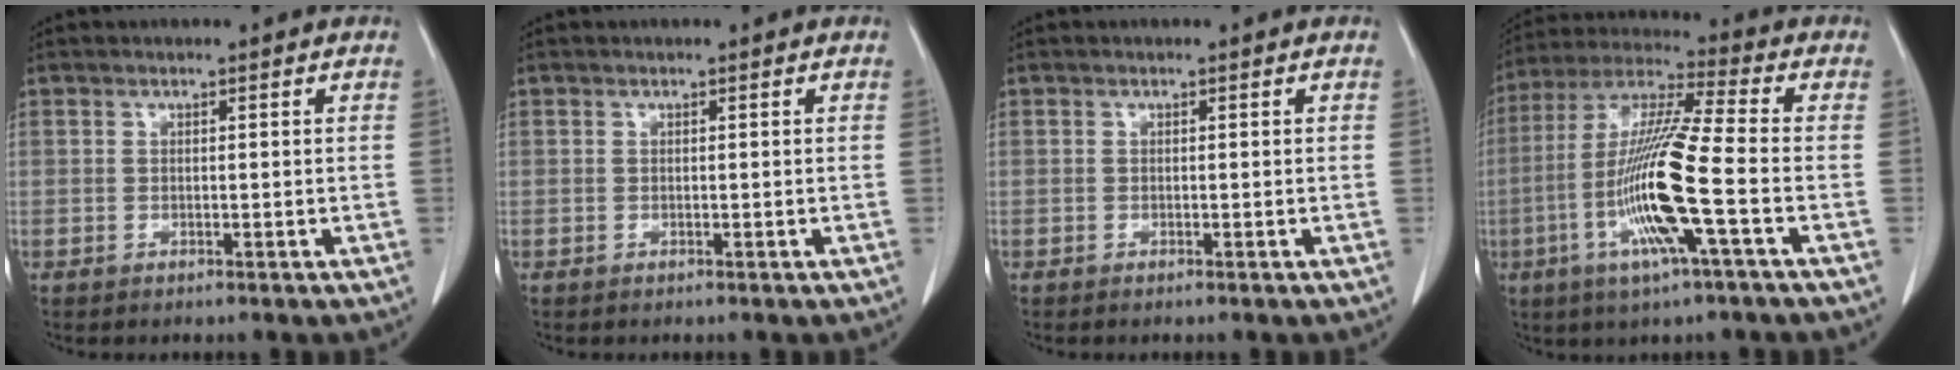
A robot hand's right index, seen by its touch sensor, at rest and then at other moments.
{"total": 0.0}
{"total": 0.0}
{"total": 15.3, "force": [-4.3, -0.1, 14.7], "torque": [-0.300, -0.009, -0.091]}